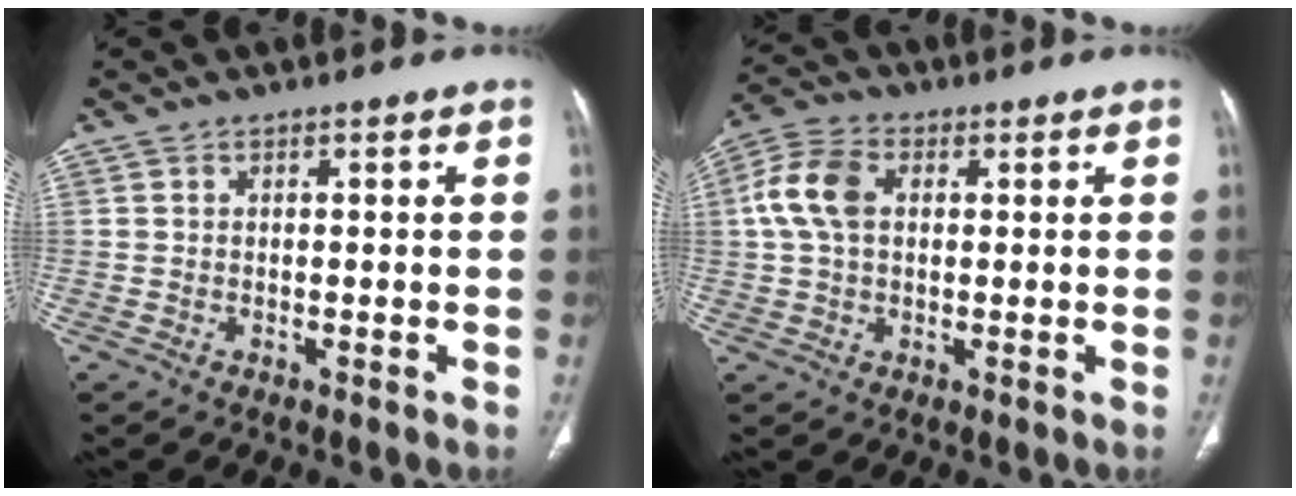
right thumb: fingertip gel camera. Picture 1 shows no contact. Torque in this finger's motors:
{"motor_torque": [-0.60, 0.77, 0.25, -0.09, 0.06]}